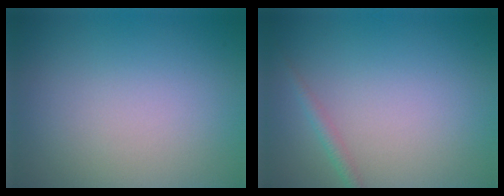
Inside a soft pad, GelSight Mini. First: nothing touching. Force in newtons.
{"total": 1.1, "press": 1.1, "slide": 0.0}